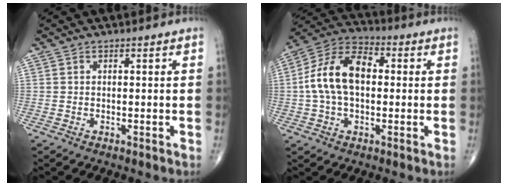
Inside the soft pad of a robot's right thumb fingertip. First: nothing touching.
{"total": 13.8, "force": [0.9, 8.4, 11.0], "torque": [-0.204, 0.034, 0.005]}